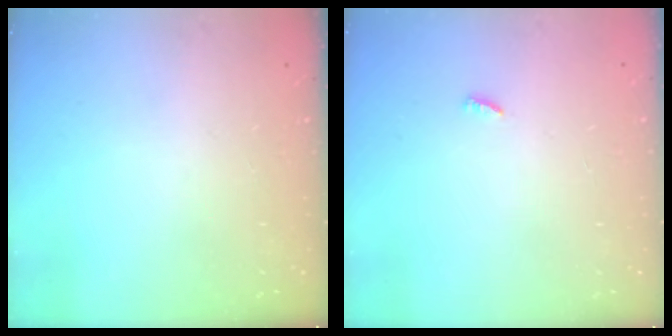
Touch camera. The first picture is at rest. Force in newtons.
{"total": 1.9, "press": 1.9, "slide": 0.3}